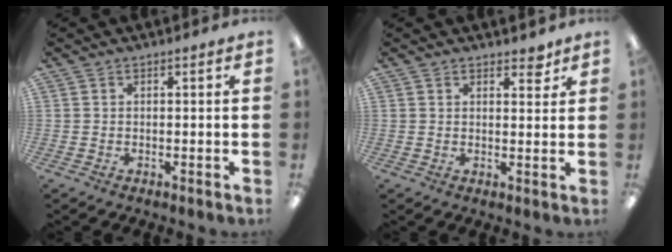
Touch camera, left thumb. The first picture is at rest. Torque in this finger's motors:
{"motor_torque": [-0.02, 0.06, 0.05, -0.12, -0.02]}